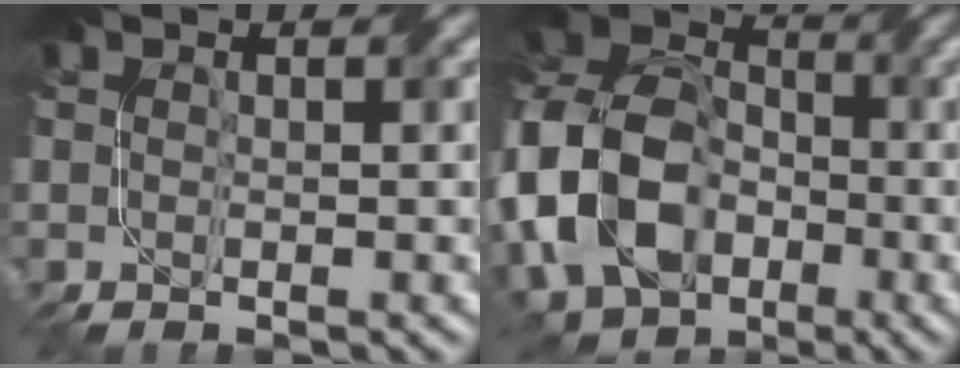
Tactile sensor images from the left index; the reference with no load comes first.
{"total": 12.9, "force": [-3.4, 9.9, 7.5], "torque": [-0.180, -0.002, -0.079]}